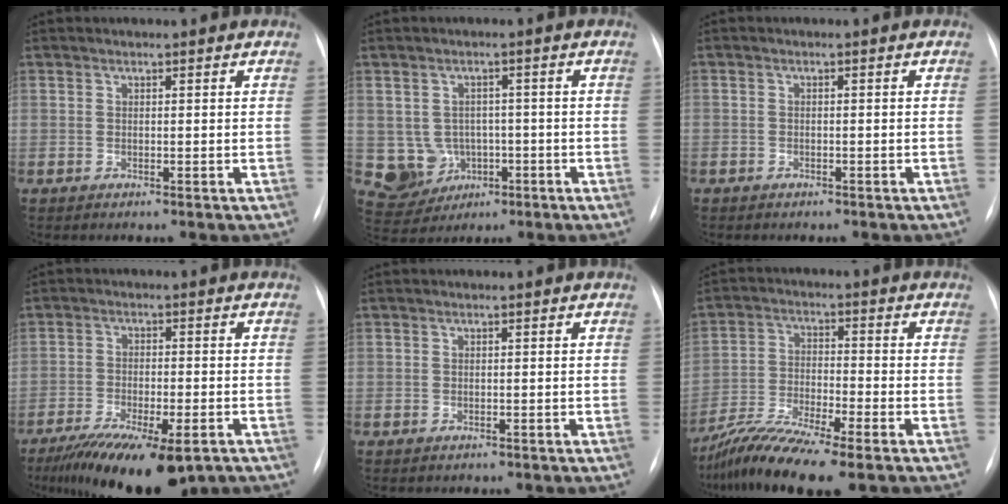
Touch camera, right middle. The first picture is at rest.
{"total": 6.7, "force": [-1.2, 6.4, 1.6], "torque": [-0.035, 0.014, -0.005]}
{"total": 1.6, "force": [-1.2, 1.1, 0.3], "torque": [-0.010, 0.002, -0.013]}
{"total": 15.7, "force": [-10.7, 4.6, 10.6], "torque": [-0.160, -0.027, -0.160]}
{"total": 0.7, "force": [-0.2, 0.7, -0.1], "torque": [0.001, 0.005, -0.006]}
{"total": 10.4, "force": [-8.2, 0.1, 6.3], "torque": [-0.128, -0.023, -0.149]}